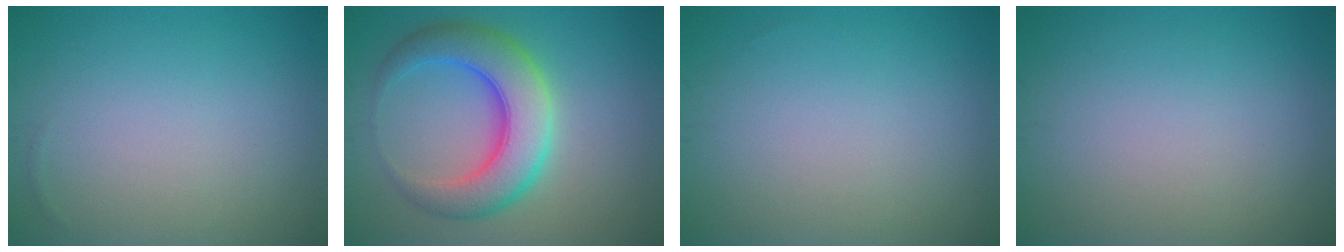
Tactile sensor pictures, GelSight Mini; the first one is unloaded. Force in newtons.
{"total": 7.5, "press": 7.5, "slide": 0.2}
{"total": 0.0}
{"total": 0.0}